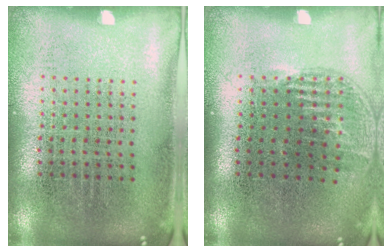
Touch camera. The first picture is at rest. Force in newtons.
{"total": 1.1, "press": 1.0, "slide": 0.6}